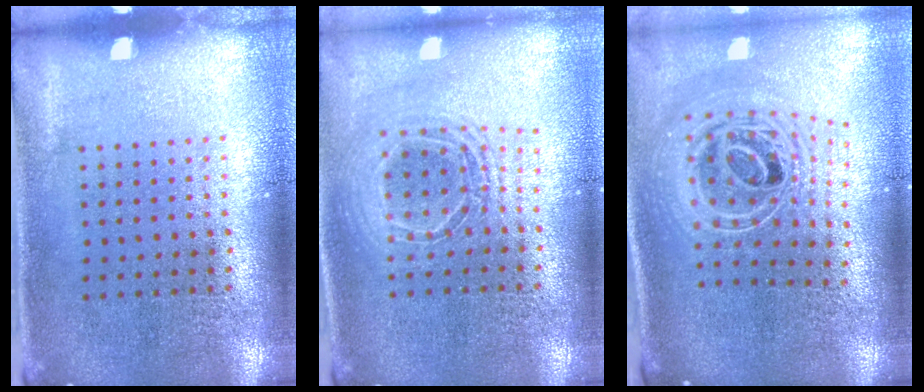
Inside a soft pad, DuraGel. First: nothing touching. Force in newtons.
{"total": 1.6, "press": 1.4, "slide": 0.8}
{"total": 2.7, "press": 2.0, "slide": 1.8}